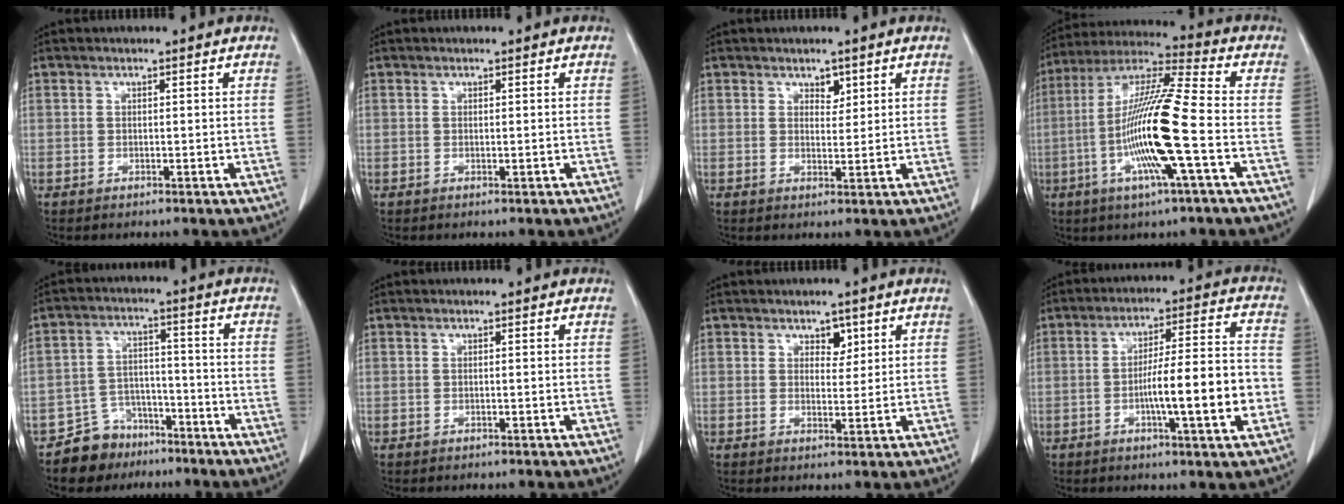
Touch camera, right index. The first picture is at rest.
{"total": 0.0}
{"total": 2.1, "force": [1.4, 1.2, 1.1], "torque": [-0.012, -0.006, 0.024]}
{"total": 16.3, "force": [-3.8, 0.0, 15.9], "torque": [-0.313, -0.006, -0.083]}
{"total": 7.1, "force": [-5.2, 4.8, 0.3], "torque": [0.003, 0.019, -0.087]}
{"total": 0.0}
{"total": 2.6, "force": [1.5, 1.5, 1.4], "torque": [-0.015, -0.003, 0.025]}
{"total": 12.5, "force": [-3.1, 0.6, 12.0], "torque": [-0.191, 0.007, -0.051]}